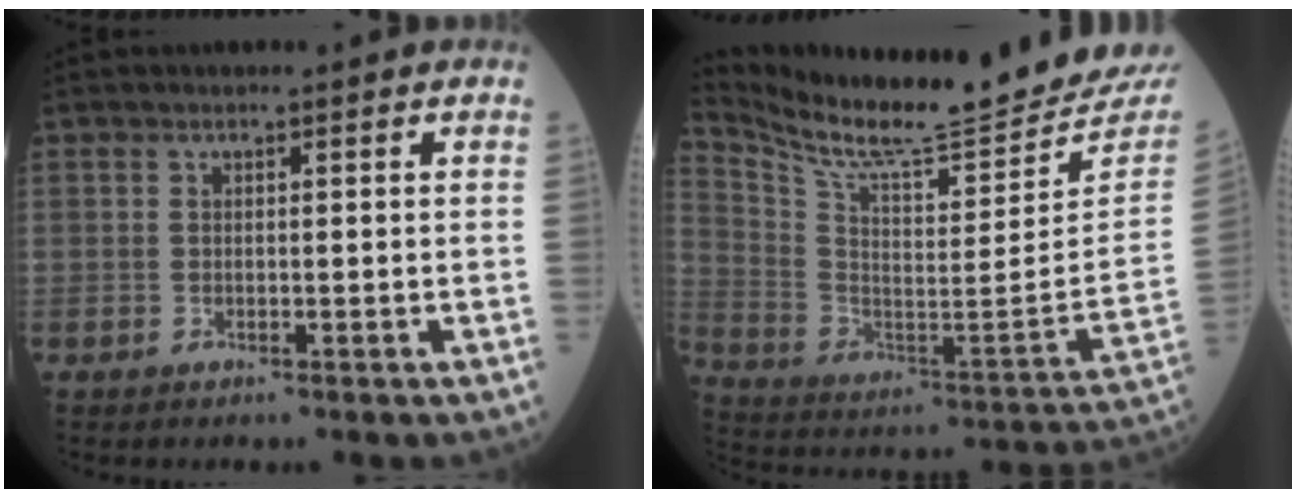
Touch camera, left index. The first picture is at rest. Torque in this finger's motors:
{"motor_torque": [0.44, -0.94, 0.08, 0.04]}